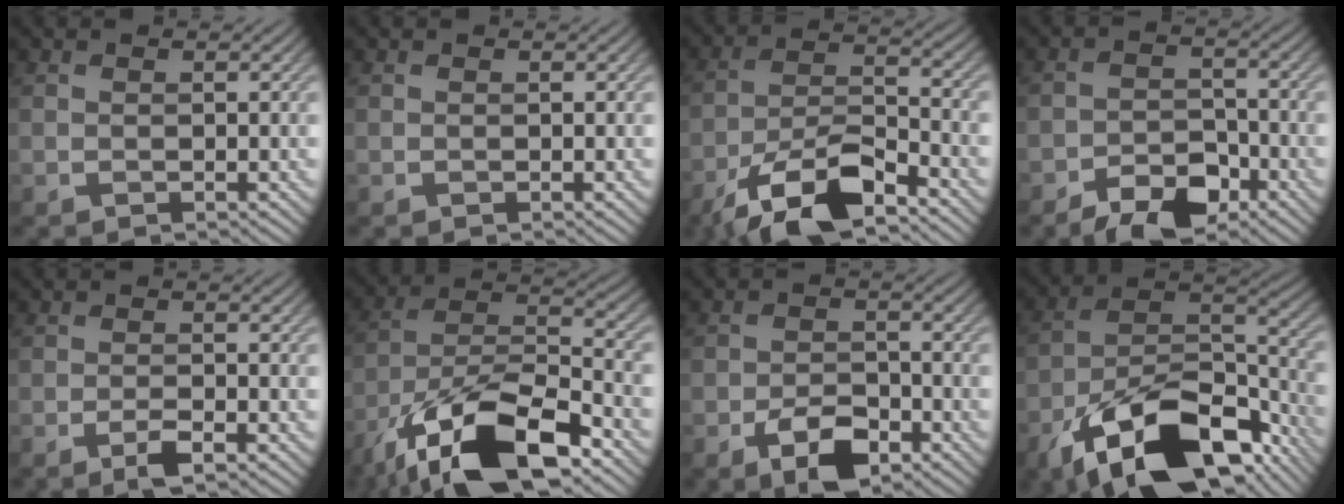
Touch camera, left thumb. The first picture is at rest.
{"total": 0.0}
{"total": 11.7, "force": [-8.1, 3.7, 7.7], "torque": [-0.142, -0.001, -0.162]}
{"total": 5.8, "force": [-4.3, 2.8, 2.8], "torque": [-0.044, 0.003, -0.082]}
{"total": 2.4, "force": [-1.5, 0.4, 1.8], "torque": [-0.035, 0.003, -0.030]}
{"total": 17.8, "force": [-11.3, 6.8, 11.9], "torque": [-0.239, -0.027, -0.207]}
{"total": 5.9, "force": [-3.6, 2.8, 3.8], "torque": [-0.065, 0.001, -0.069]}
{"total": 19.0, "force": [-11.8, 8.9, 11.9], "torque": [-0.223, -0.039, -0.192]}